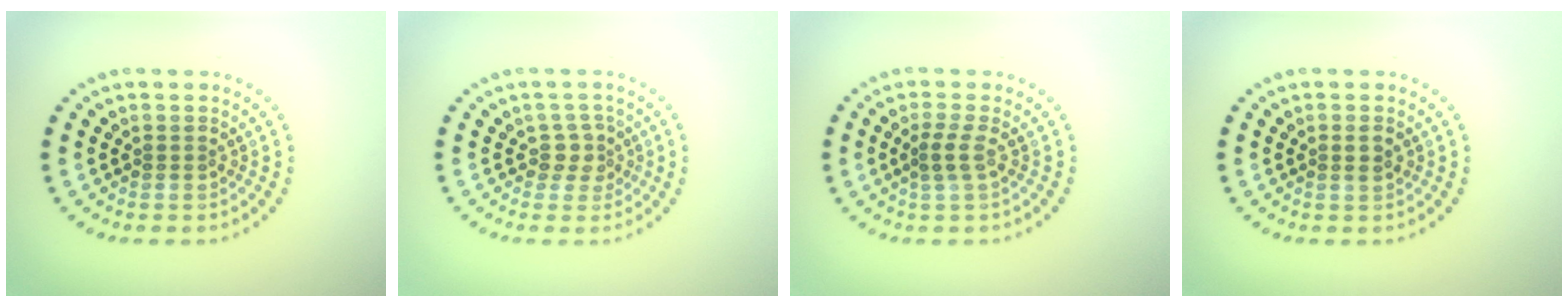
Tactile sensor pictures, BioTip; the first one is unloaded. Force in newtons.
{"total": 1.8, "press": 1.4, "slide": 1.1}
{"total": 1.4, "press": 1.1, "slide": 0.8}
{"total": 1.1, "press": 1.1, "slide": 0.1}